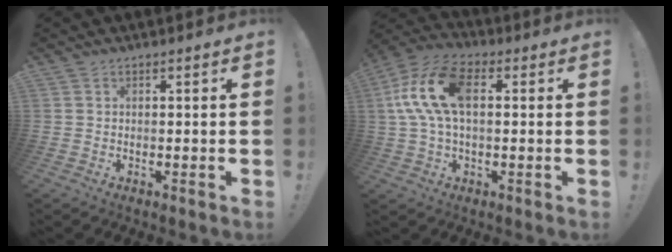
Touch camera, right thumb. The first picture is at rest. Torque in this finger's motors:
{"motor_torque": [2.04, 2.04, 0.83, -0.59, 0.12]}